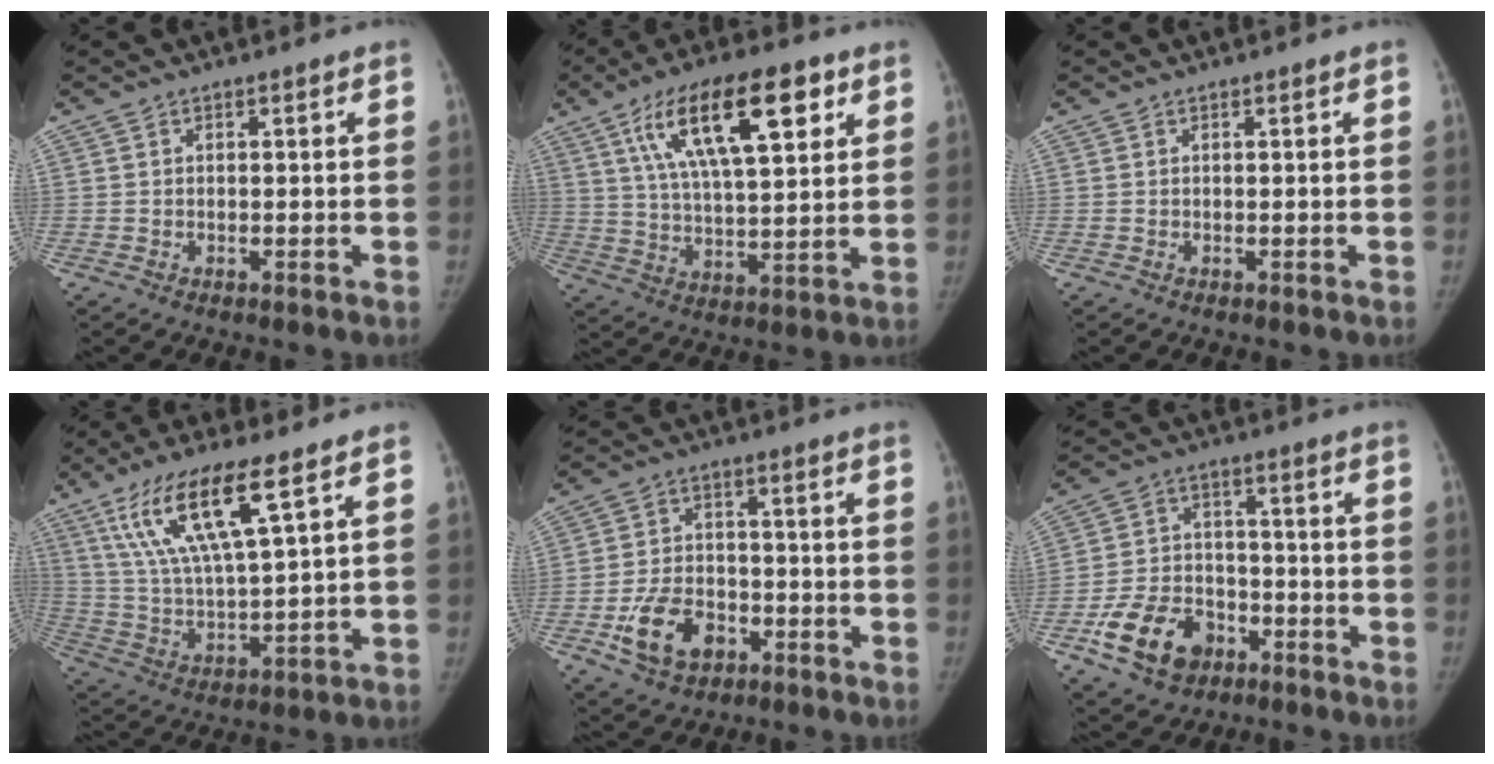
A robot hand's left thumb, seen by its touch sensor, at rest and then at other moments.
{"total": 19.3, "force": [8.6, 7.3, 15.7], "torque": [-0.245, -0.013, 0.147]}
{"total": 0.0}
{"total": 15.7, "force": [8.1, 3.2, 13.0], "torque": [-0.263, -0.028, 0.162]}
{"total": 10.8, "force": [-4.7, 7.5, 6.3], "torque": [-0.096, 0.024, -0.078]}
{"total": 12.9, "force": [-6.5, 9.0, 6.5], "torque": [-0.095, 0.037, -0.109]}